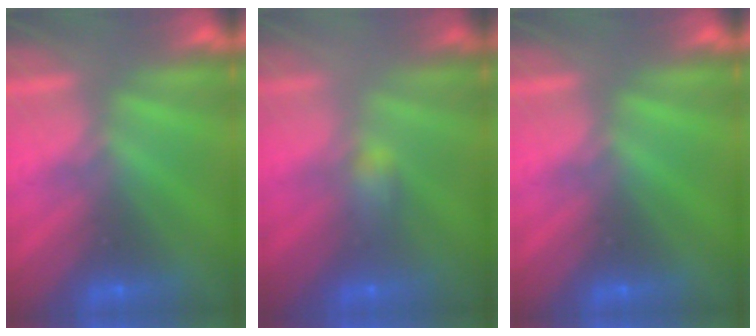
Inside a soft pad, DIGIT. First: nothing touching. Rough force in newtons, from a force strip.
{"total": 2.2}
{"total": 0.0}